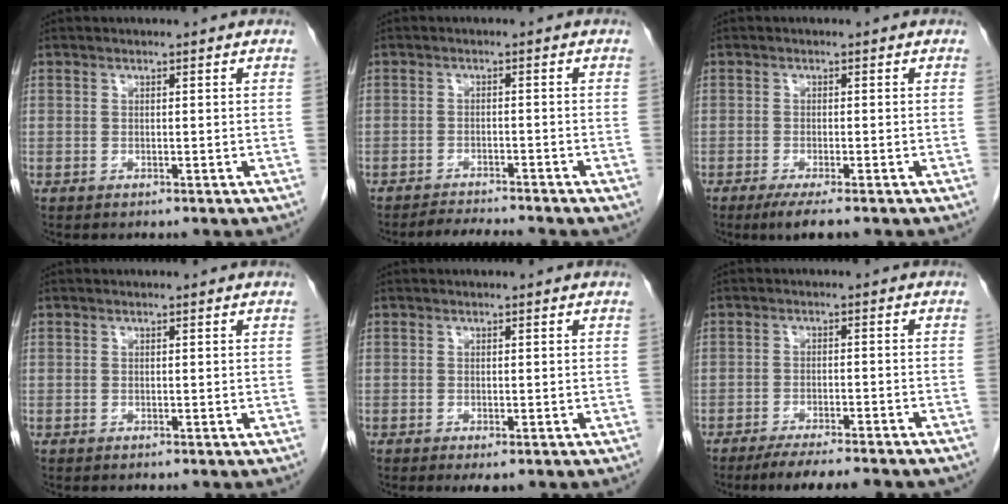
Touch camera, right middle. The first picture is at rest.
{"total": 4.7, "force": [-4.4, -0.2, 1.5], "torque": [-0.023, -0.010, -0.069]}
{"total": 3.7, "force": [-2.6, 0.2, 2.6], "torque": [-0.043, -0.010, -0.043]}
{"total": 0.0}
{"total": 2.0, "force": [-1.2, 0.6, 1.4], "torque": [-0.015, -0.004, -0.013]}
{"total": 11.5, "force": [-10.0, 1.0, 5.6], "torque": [-0.066, -0.013, -0.139]}